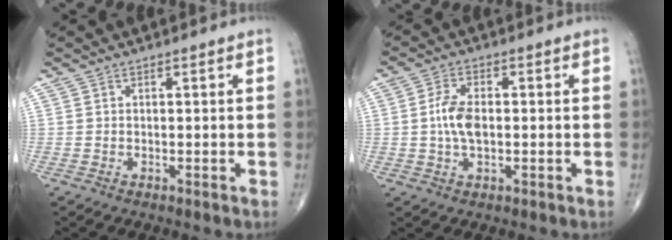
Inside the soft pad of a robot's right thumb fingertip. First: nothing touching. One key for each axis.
{"total": 5.8, "fx": -0.1, "fy": 3.0, "fz": 5.0, "tx": -0.105, "ty": 0.006, "tz": -0.006}